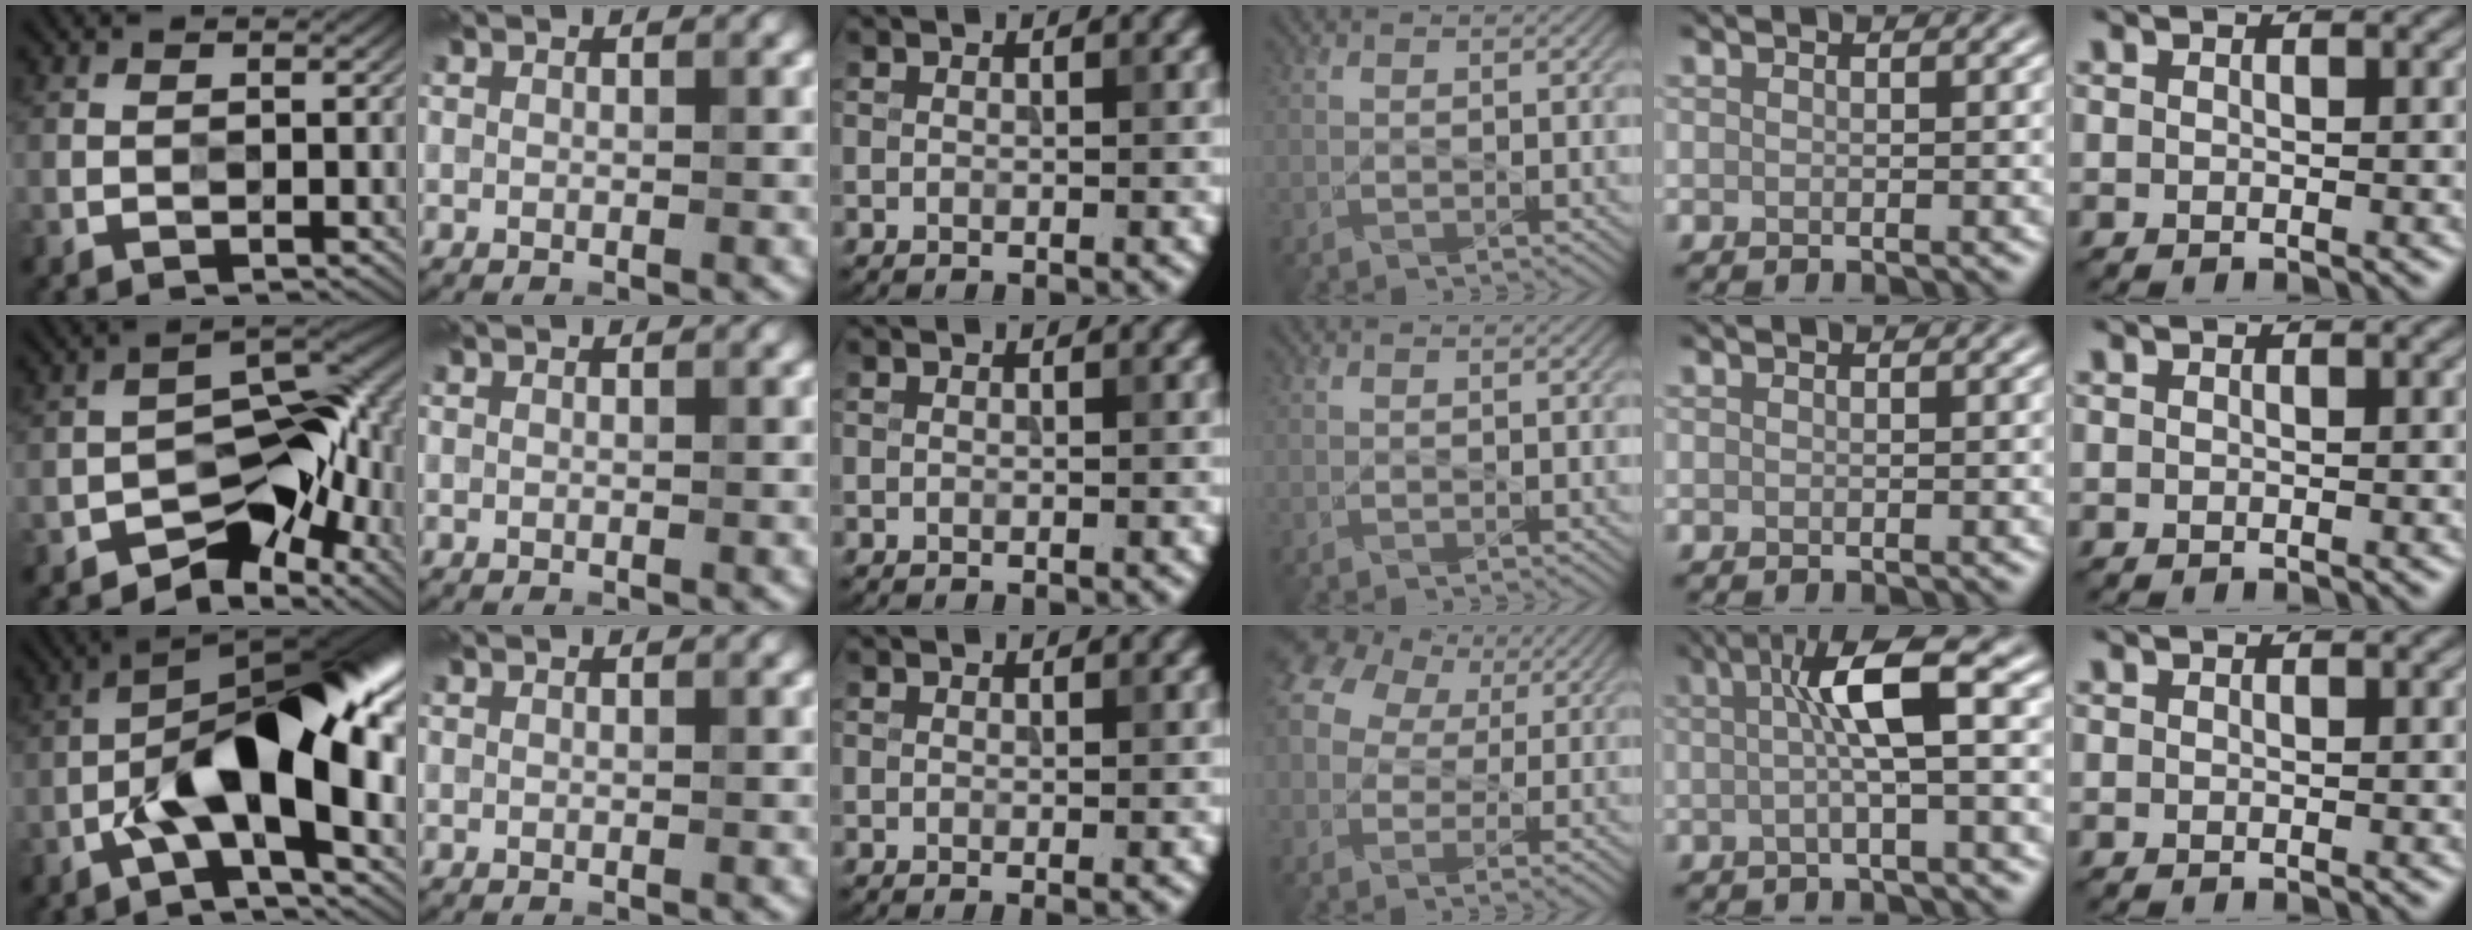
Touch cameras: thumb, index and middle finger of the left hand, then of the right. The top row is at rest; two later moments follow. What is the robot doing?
{"motion": "wipe", "object": "mirror"}